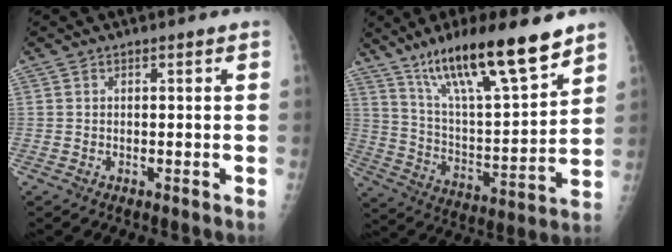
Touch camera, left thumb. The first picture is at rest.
{"total": 21.3, "force": [14.7, 4.1, 14.9], "torque": [-0.234, -0.063, 0.257]}